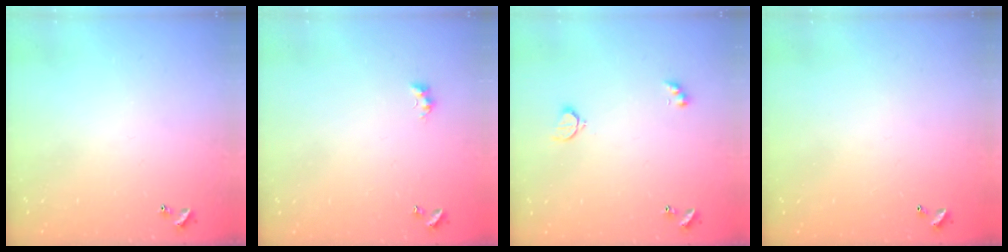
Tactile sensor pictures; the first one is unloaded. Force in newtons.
{"total": 2.7, "press": 2.6, "slide": 0.6}
{"total": 2.6, "press": 2.5, "slide": 0.5}
{"total": 2.8, "press": 2.8, "slide": 0.1}